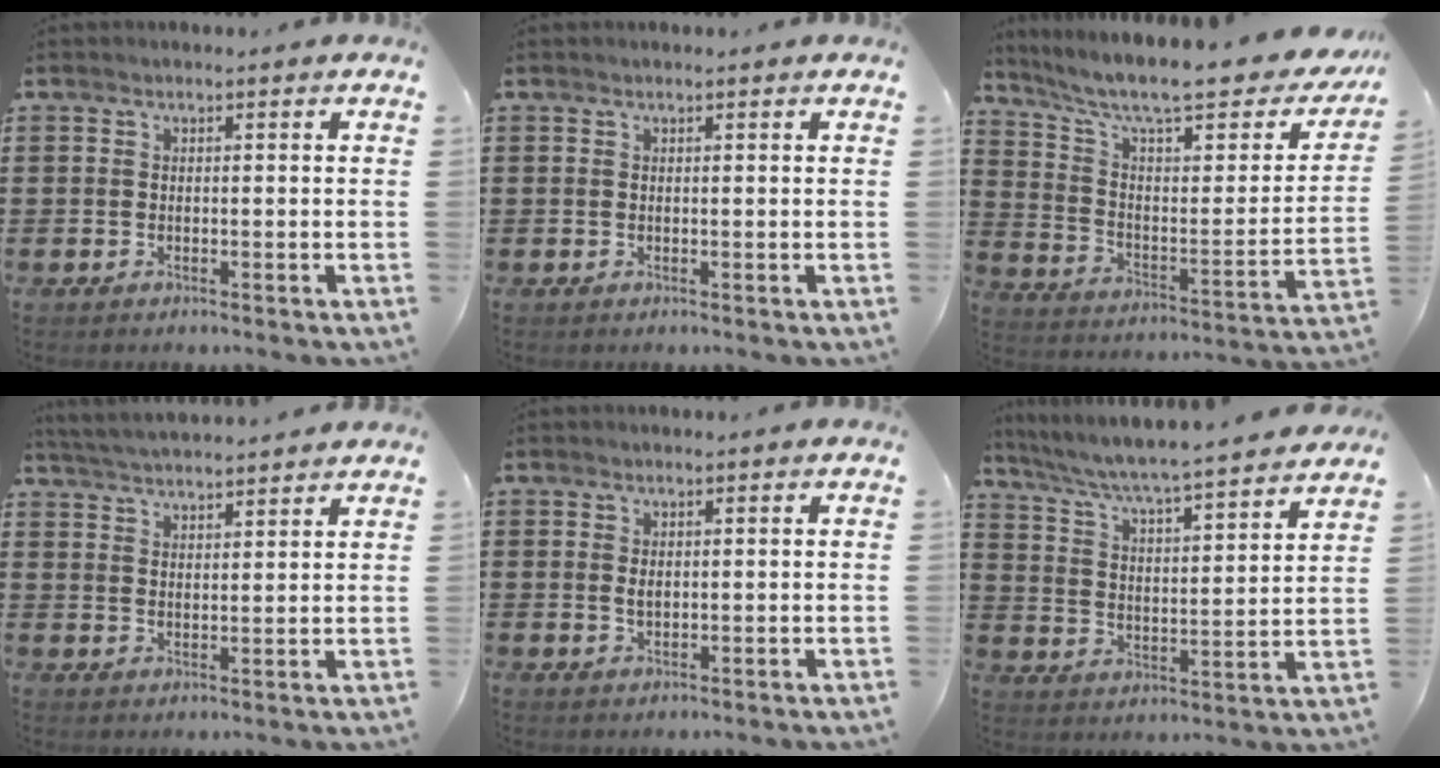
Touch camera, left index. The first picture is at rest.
{"total": 0.0}
{"total": 10.5, "force": [7.9, 1.8, 6.7], "torque": [-0.144, -0.055, 0.127]}
{"total": 3.8, "force": [3.8, -0.5, 0.2], "torque": [-0.018, -0.019, 0.067]}
{"total": 1.2, "force": [0.2, 0.6, 0.9], "torque": [-0.021, 0.004, 0.003]}
{"total": 4.9, "force": [4.5, -0.5, 1.8], "torque": [-0.059, -0.041, 0.066]}